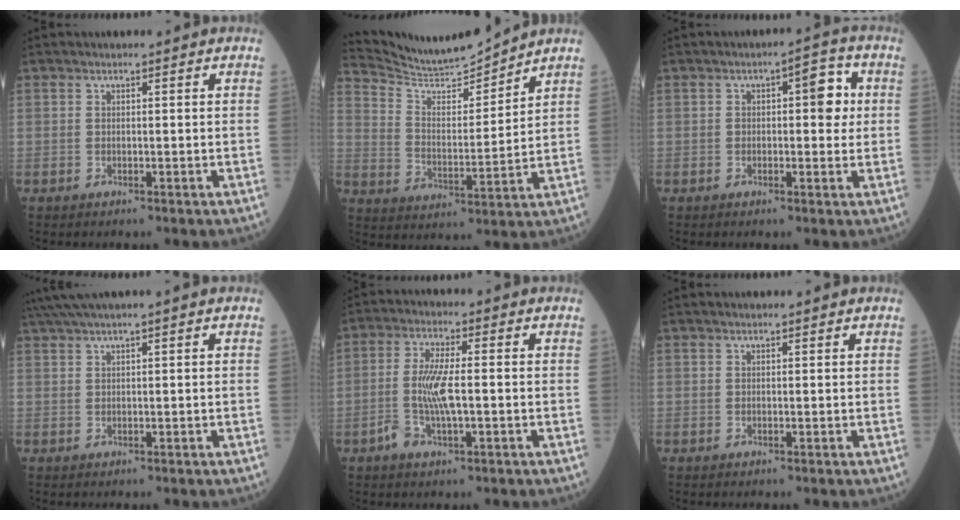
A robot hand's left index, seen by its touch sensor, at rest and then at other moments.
{"total": 9.8, "force": [9.7, -0.8, 0.8], "torque": [-0.036, -0.005, 0.187]}
{"total": 5.1, "force": [0.7, 2.2, 4.6], "torque": [-0.058, 0.019, 0.004]}
{"total": 3.2, "force": [2.3, -0.7, 2.1], "torque": [-0.051, 0.018, 0.053]}
{"total": 6.2, "force": [-1.2, 1.5, 5.9], "torque": [-0.131, -0.001, -0.024]}
{"total": 0.7, "force": [0.7, 0.2, 0.2], "torque": [-0.009, 0.011, 0.013]}